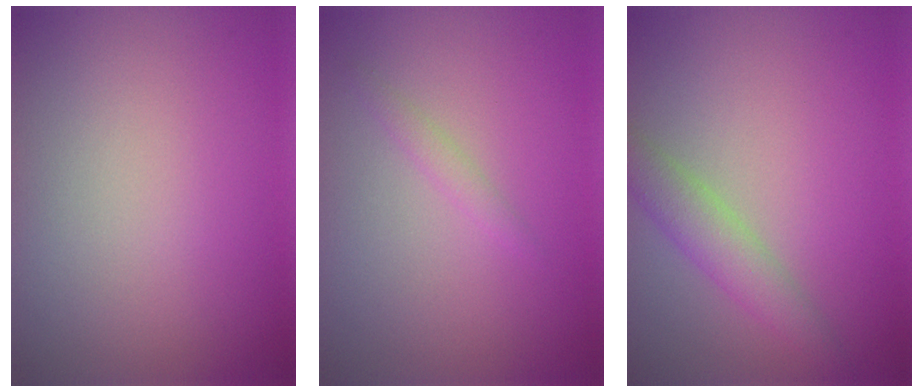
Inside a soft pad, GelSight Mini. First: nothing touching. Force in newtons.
{"total": 1.0, "press": 1.0, "slide": 0.1}
{"total": 2.9, "press": 2.9, "slide": 0.1}